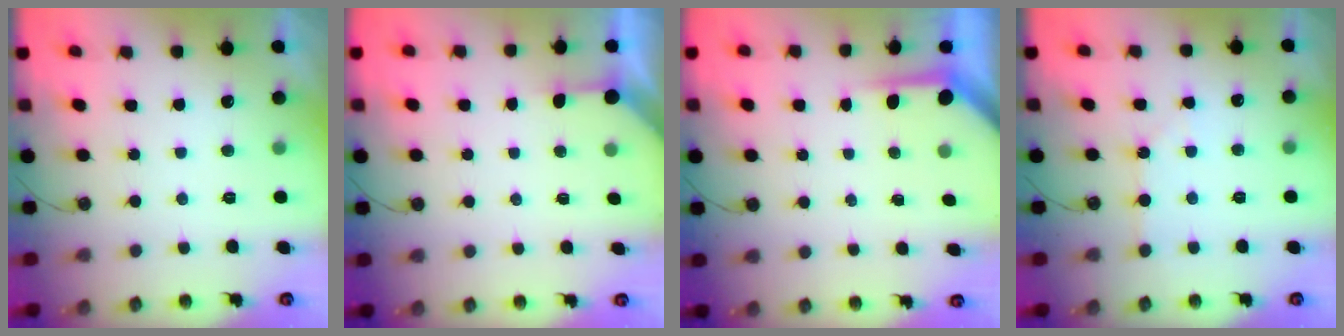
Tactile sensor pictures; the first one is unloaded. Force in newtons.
{"total": 2.2, "press": 2.2, "slide": 0.3}
{"total": 3.9, "press": 3.9, "slide": 0.4}
{"total": 4.9, "press": 4.8, "slide": 0.8}